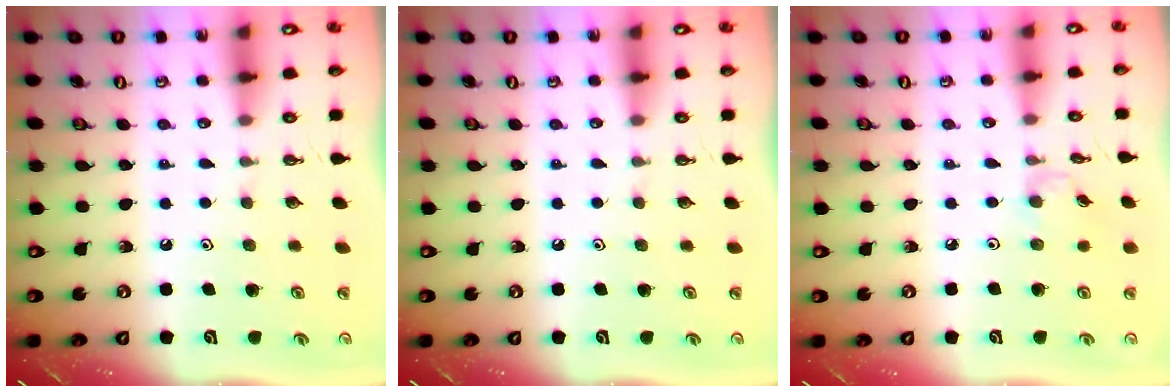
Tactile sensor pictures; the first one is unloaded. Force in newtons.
{"total": 0.0}
{"total": 1.8, "press": 1.8, "slide": 0.4}